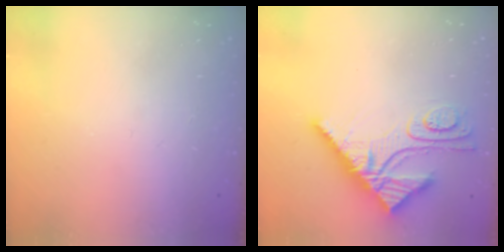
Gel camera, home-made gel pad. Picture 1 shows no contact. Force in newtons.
{"total": 14.1, "press": 14.1, "slide": 0.9}